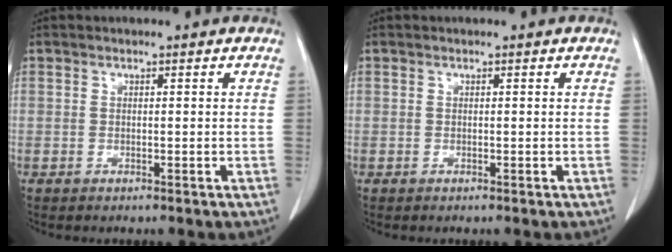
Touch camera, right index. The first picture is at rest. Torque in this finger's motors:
{"motor_torque": [0.00, 0.00, 0.00, 0.00]}